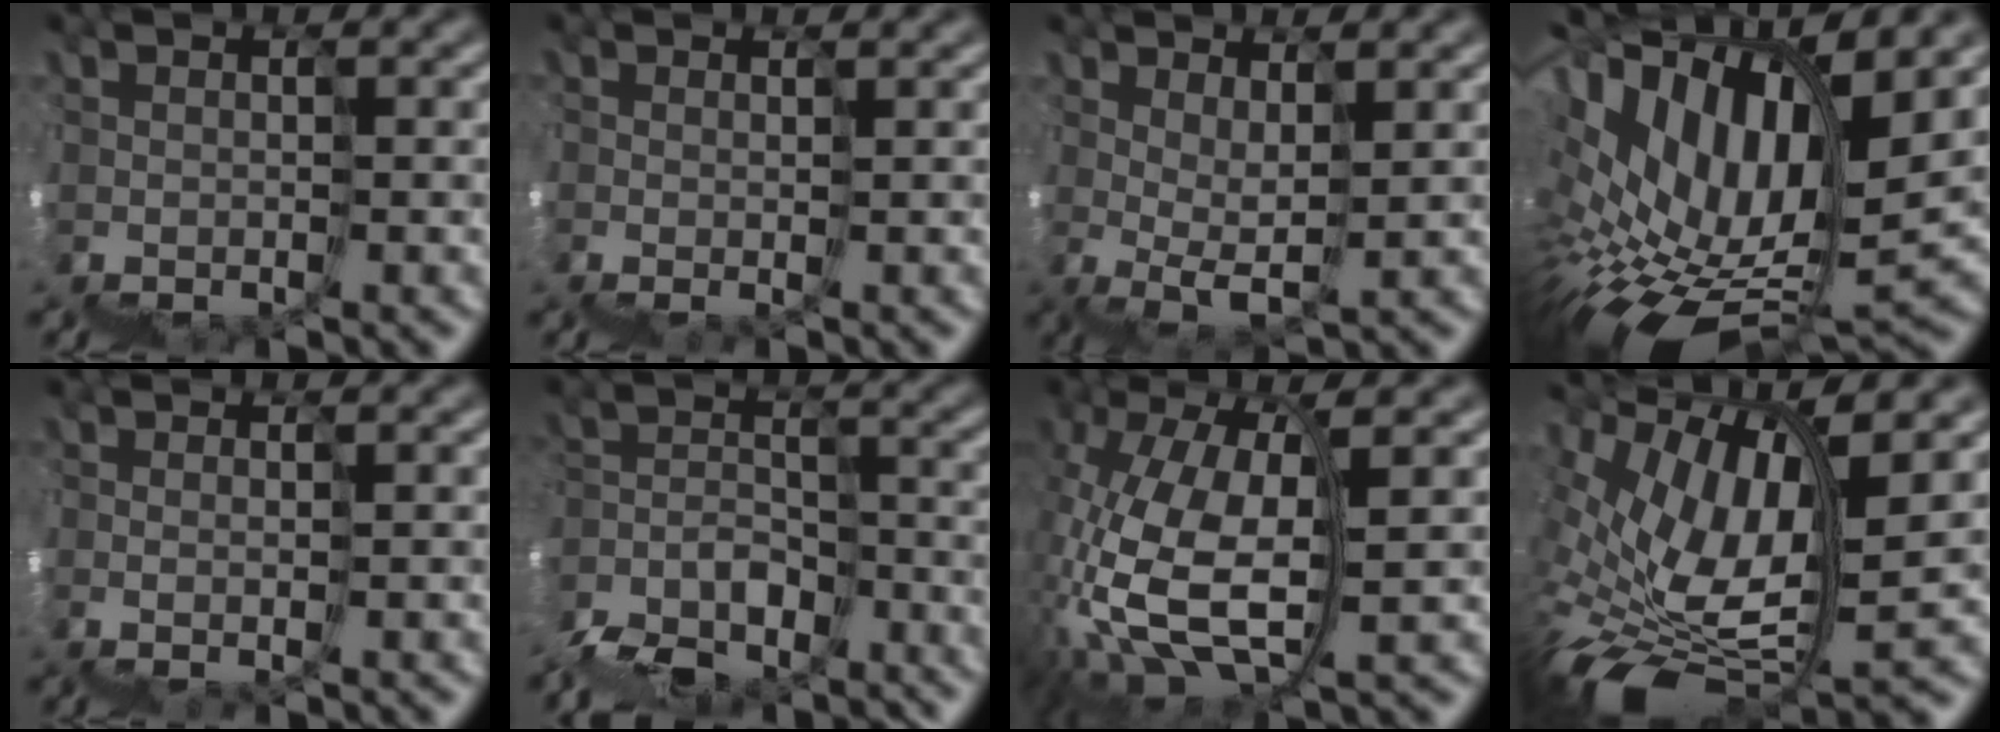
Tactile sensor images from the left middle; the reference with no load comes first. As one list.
[{"total": 2.7, "force": [0.1, 1.1, 2.4], "torque": [-0.013, 0.001, 0.001]}, {"total": 2.2, "force": [1.7, -1.2, -0.7], "torque": [0.008, 0.015, 0.030]}, {"total": 11.0, "force": [3.3, 5.4, 9.0], "torque": [-0.178, 0.017, 0.078]}, {"total": 1.9, "force": [0.1, 0.7, 1.8], "torque": [-0.009, 0.004, 0.006]}, {"total": 7.1, "force": [-6.6, 0.8, -2.5], "torque": [0.037, 0.007, -0.114]}, {"total": 7.4, "force": [-0.5, 3.5, 6.5], "torque": [-0.173, 0.006, -0.002]}, {"total": 7.3, "force": [1.9, 2.9, 6.4], "torque": [-0.135, 0.011, 0.040]}]